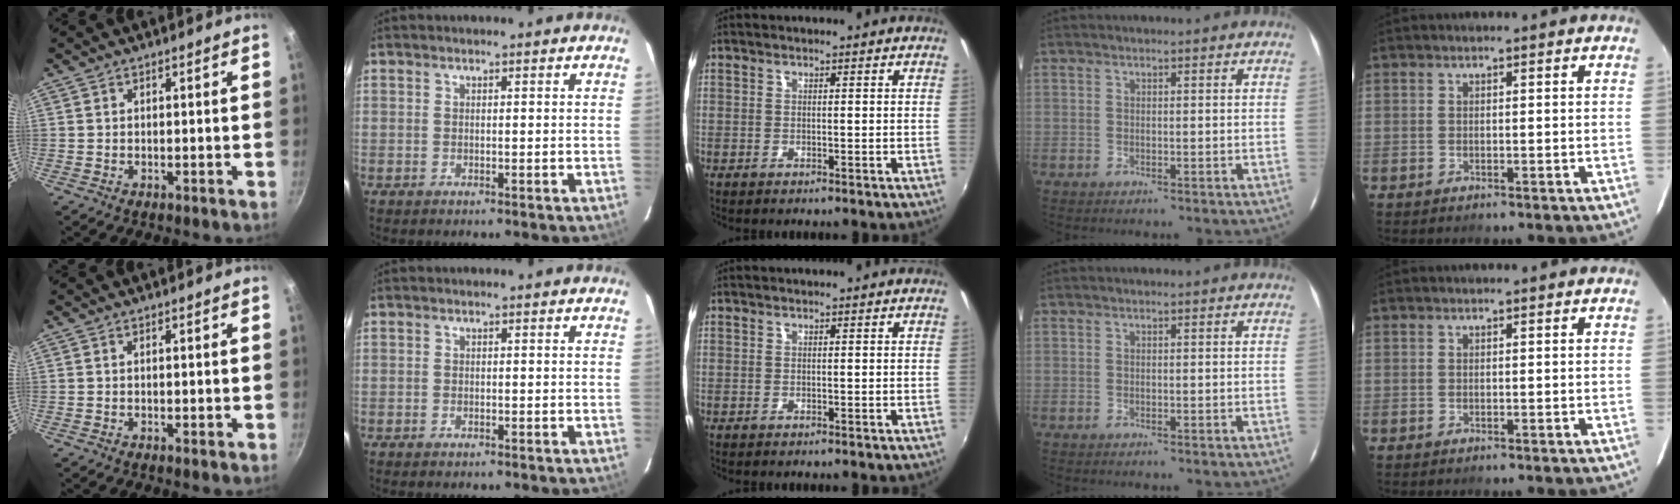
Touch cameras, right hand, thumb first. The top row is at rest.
{"thumb": {"total": 0.7, "force": [0.1, 0.2, 0.6], "torque": [-0.008, -0.001, -0.001]}, "index": {"total": 0.7, "force": [-0.6, 0.4, 0.2], "torque": [-0.004, -0.002, -0.013]}}